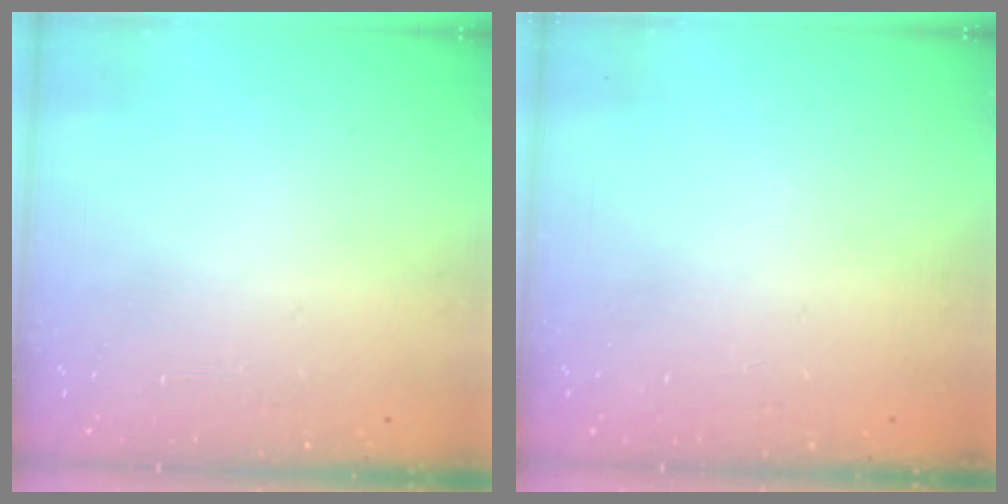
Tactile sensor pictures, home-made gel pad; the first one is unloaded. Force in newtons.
{"total": 0.0}